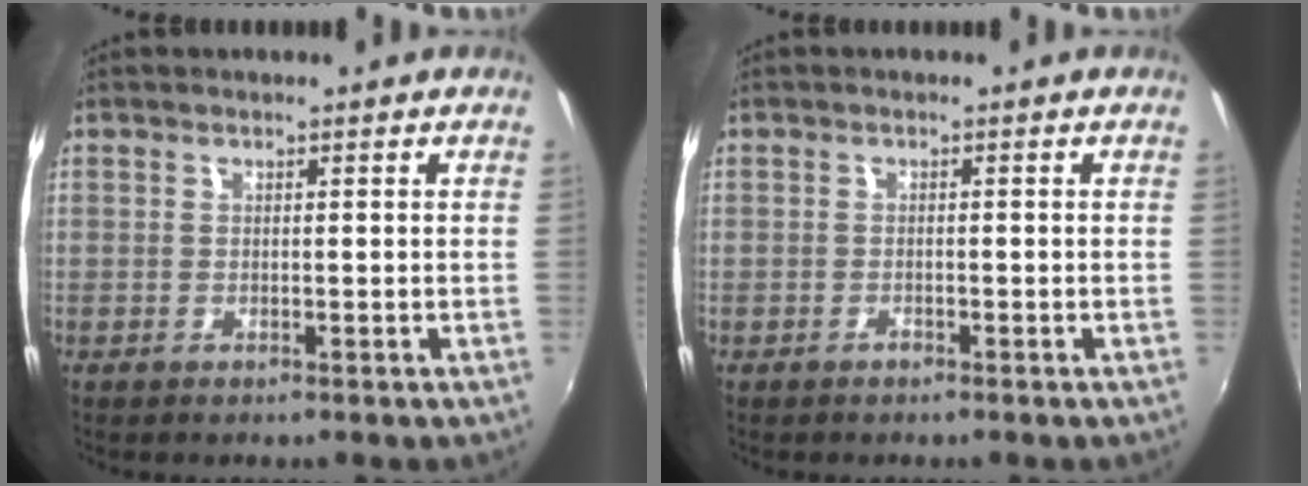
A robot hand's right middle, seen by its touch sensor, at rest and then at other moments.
{"total": 0.8, "force": [-0.7, 0.4, 0.1], "torque": [-0.002, 0.000, -0.013]}